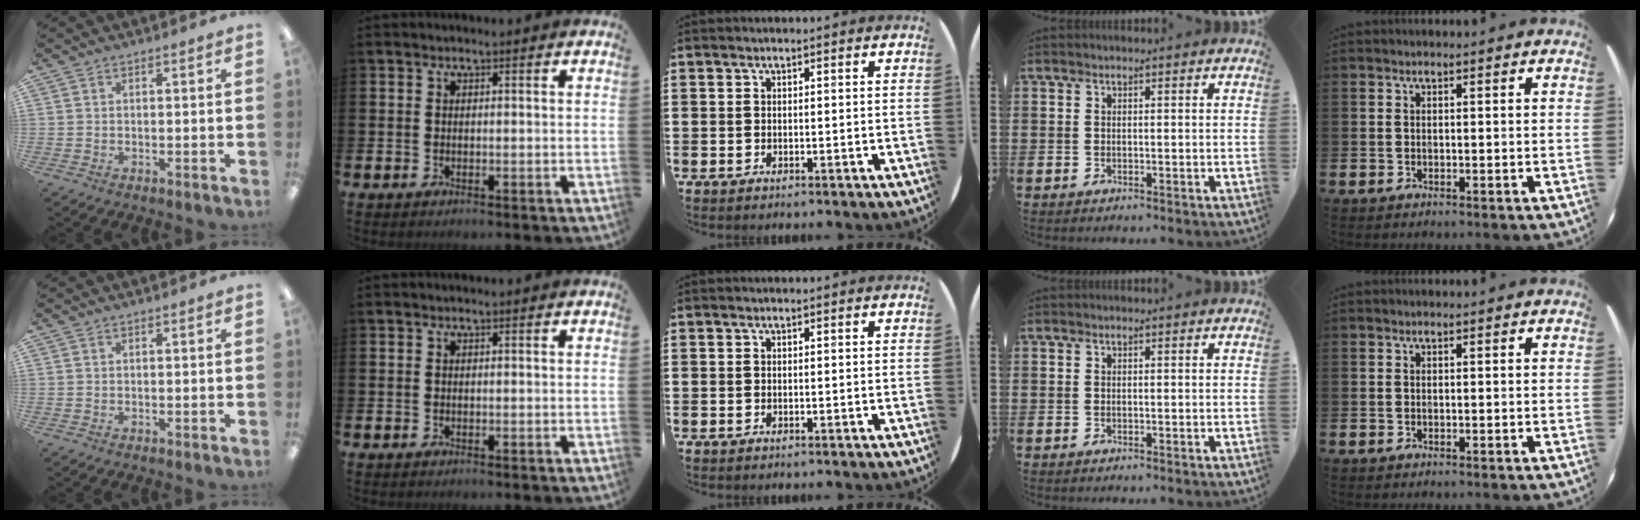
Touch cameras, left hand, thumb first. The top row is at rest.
{}